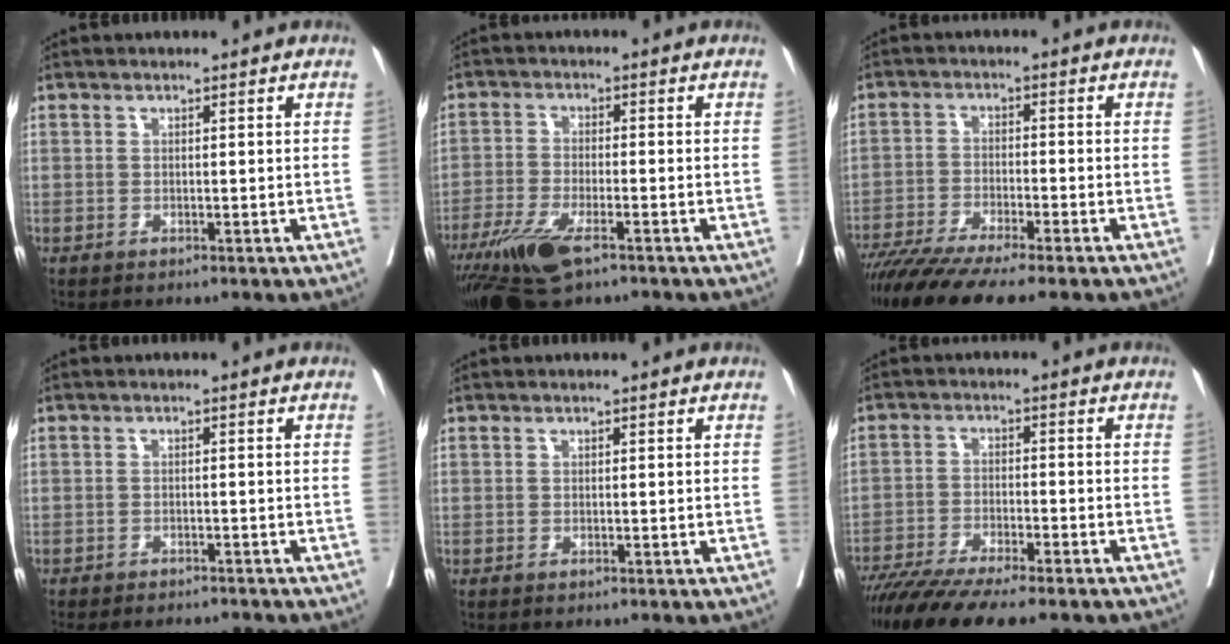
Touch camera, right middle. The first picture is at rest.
{"total": 10.5, "force": [-6.6, 2.8, 7.7], "torque": [-0.146, -0.024, -0.117]}
{"total": 14.0, "force": [-11.1, 1.3, 8.4], "torque": [-0.148, -0.033, -0.182]}
{"total": 11.0, "force": [-10.2, 1.9, 3.6], "torque": [-0.060, -0.010, -0.132]}
{"total": 0.0}
{"total": 16.1, "force": [-12.9, 2.5, 9.3], "torque": [-0.168, -0.034, -0.208]}